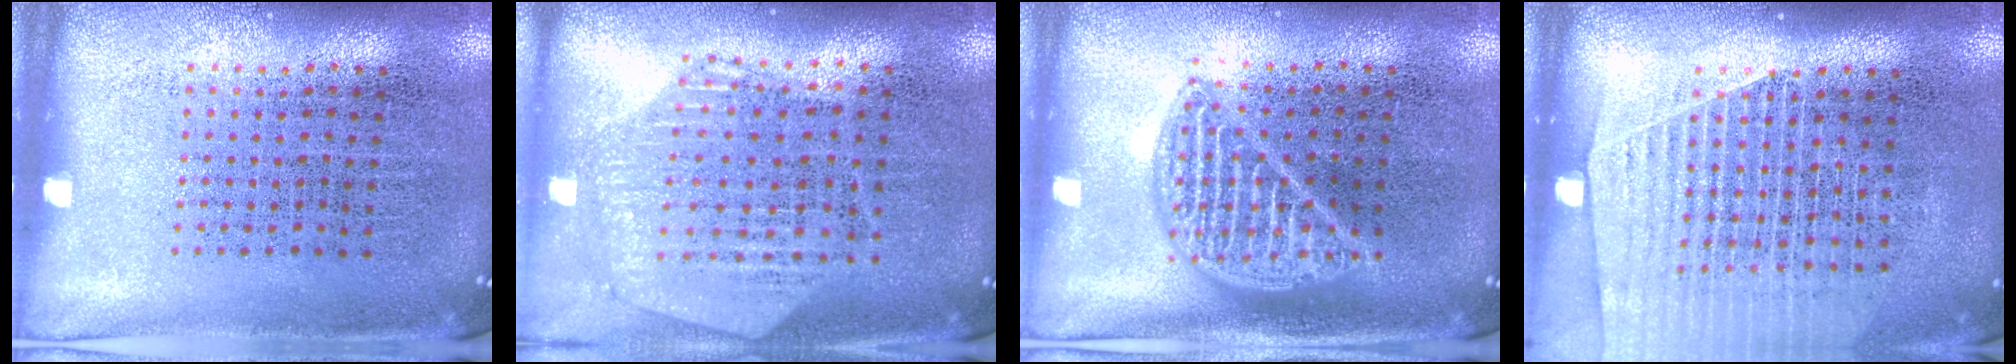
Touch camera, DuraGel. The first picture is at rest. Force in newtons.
{"total": 1.0, "press": 1.0, "slide": 0.2}
{"total": 2.1, "press": 2.0, "slide": 0.2}
{"total": 1.7, "press": 1.6, "slide": 0.5}